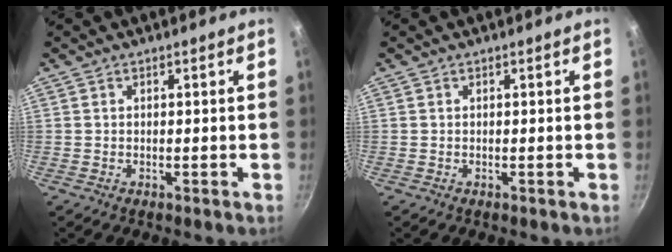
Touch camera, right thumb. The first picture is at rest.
{"total": 0.0}